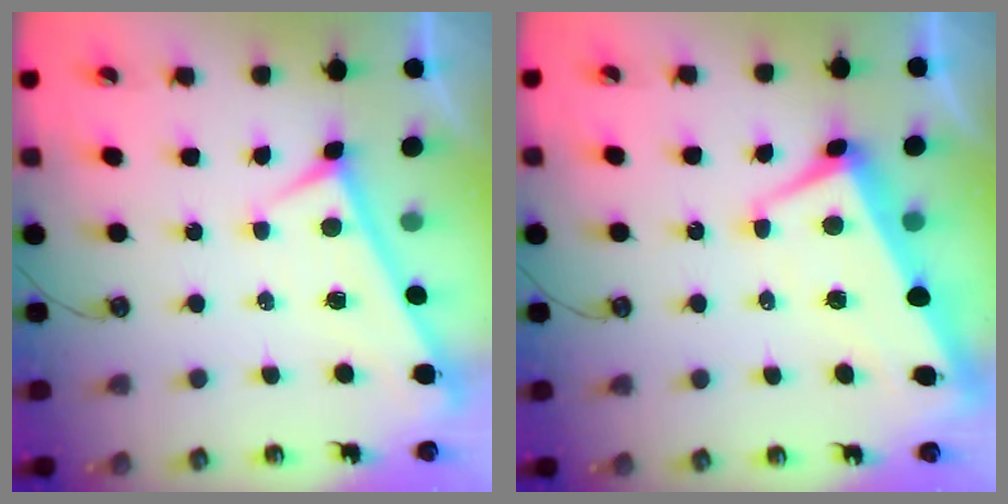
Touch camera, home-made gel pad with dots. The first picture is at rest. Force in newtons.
{"total": 1.8, "press": 1.1, "slide": 1.3}